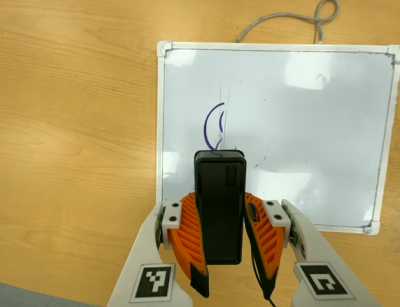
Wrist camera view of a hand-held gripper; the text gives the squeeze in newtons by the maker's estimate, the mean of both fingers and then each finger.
{"total": 7.2, "left": 5.5, "right": 8.9}